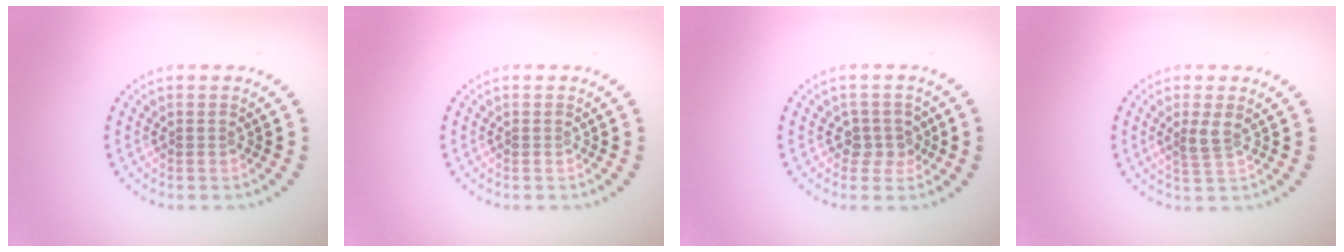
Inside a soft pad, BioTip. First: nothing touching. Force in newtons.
{"total": 0.0}
{"total": 2.0, "press": 1.7, "slide": 1.0}
{"total": 1.8, "press": 1.4, "slide": 1.0}